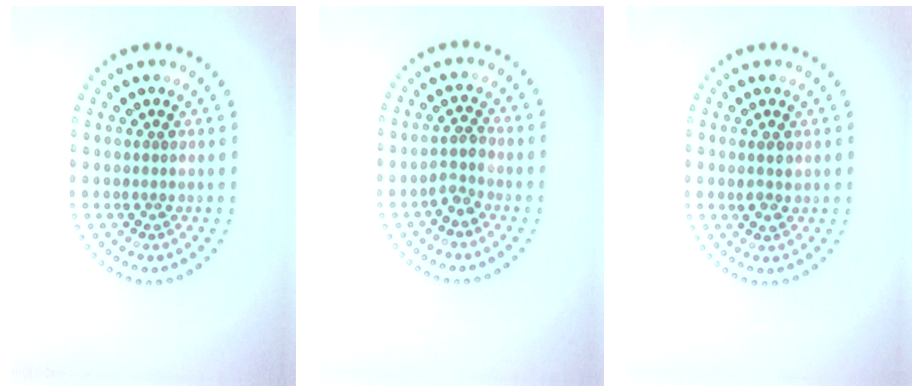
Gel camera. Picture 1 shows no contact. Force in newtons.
{"total": 1.9, "press": 1.5, "slide": 1.2}
{"total": 1.6, "press": 1.5, "slide": 0.3}